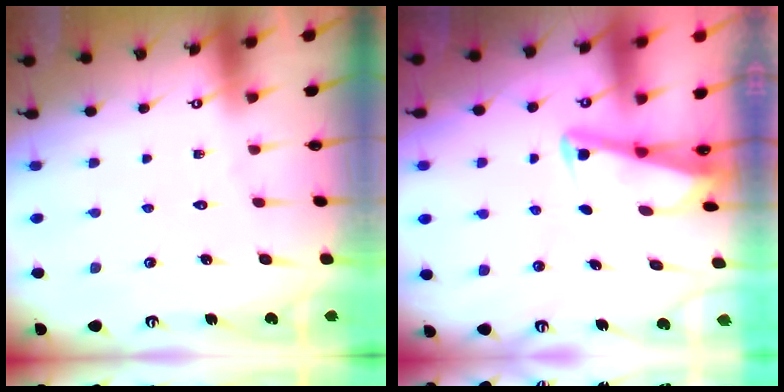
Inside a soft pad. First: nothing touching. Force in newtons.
{"total": 2.7, "press": 2.7, "slide": 0.3}